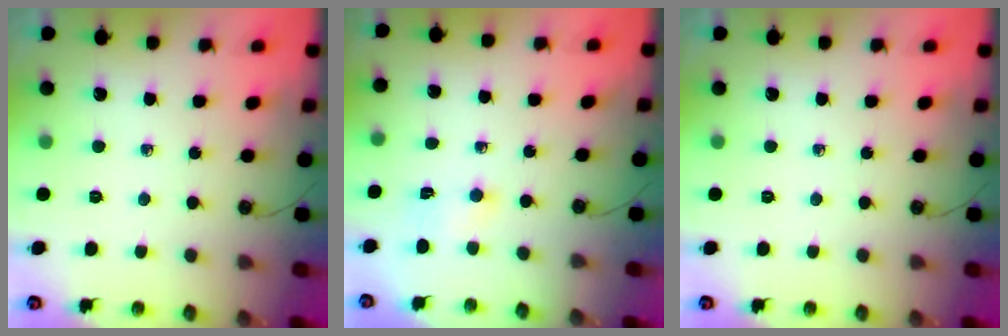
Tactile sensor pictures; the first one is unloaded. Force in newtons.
{"total": 1.9, "press": 1.7, "slide": 0.7}
{"total": 0.0}